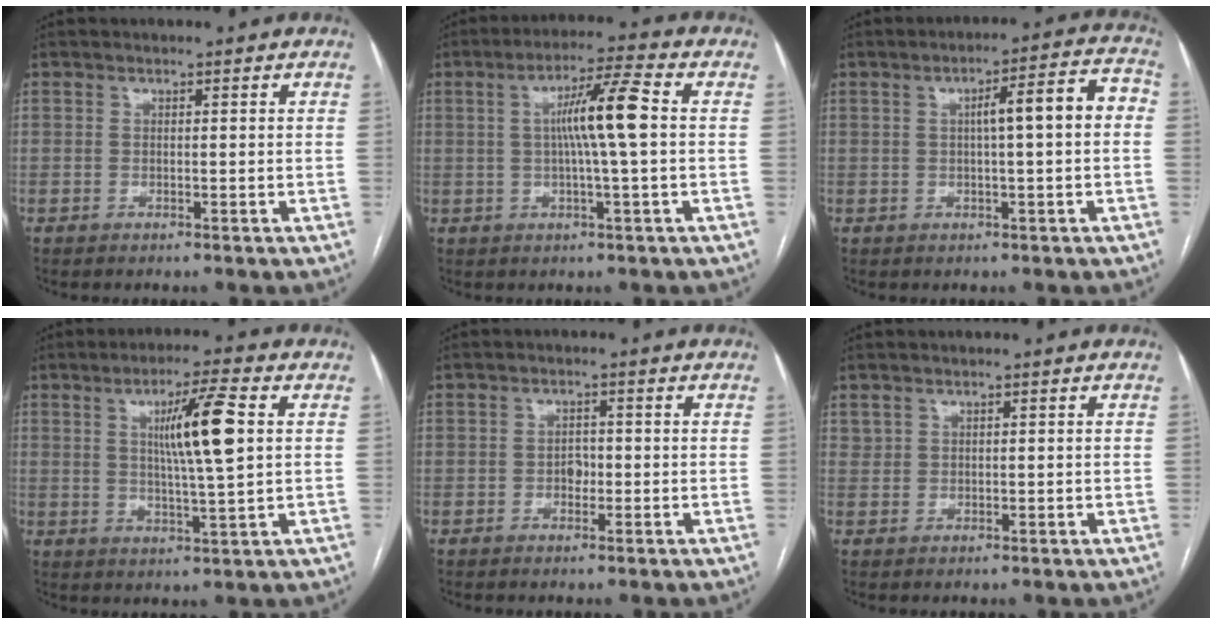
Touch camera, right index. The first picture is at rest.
{"total": 8.6, "force": [0.7, -0.3, 8.6], "torque": [-0.151, 0.011, 0.010]}
{"total": 7.8, "force": [0.4, 1.0, 7.8], "torque": [-0.108, 0.030, 0.003]}
{"total": 9.5, "force": [2.2, -0.1, 9.2], "torque": [-0.157, -0.002, 0.037]}
{"total": 1.7, "force": [-0.4, 1.3, 1.1], "torque": [-0.013, 0.008, -0.004]}
{"total": 1.1, "force": [0.9, 0.7, 0.0], "torque": [0.007, 0.005, 0.017]}